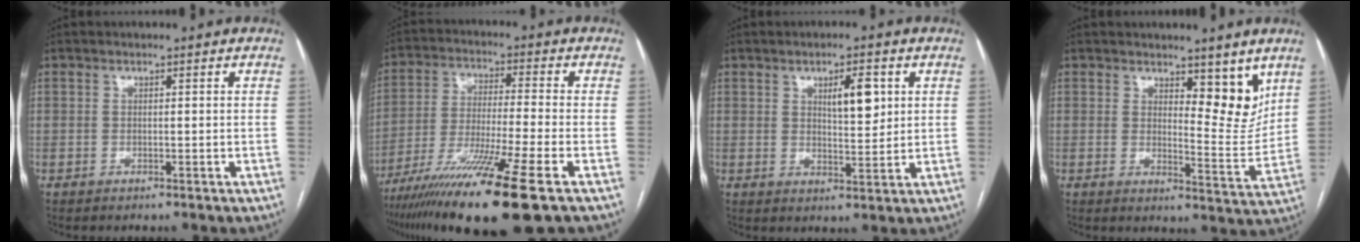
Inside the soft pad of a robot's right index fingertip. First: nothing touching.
{"total": 16.7, "force": [-10.6, -1.0, 12.9], "torque": [-0.231, -0.050, -0.184]}
{"total": 5.6, "force": [2.2, 1.7, 4.9], "torque": [-0.079, -0.002, 0.040]}
{"total": 7.0, "force": [4.6, 2.4, 4.7], "torque": [-0.053, -0.019, 0.070]}